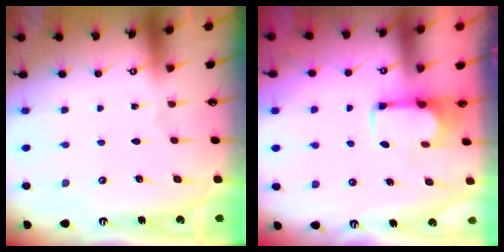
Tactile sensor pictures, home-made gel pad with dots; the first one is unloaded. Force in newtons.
{"total": 1.7, "press": 1.5, "slide": 0.9}